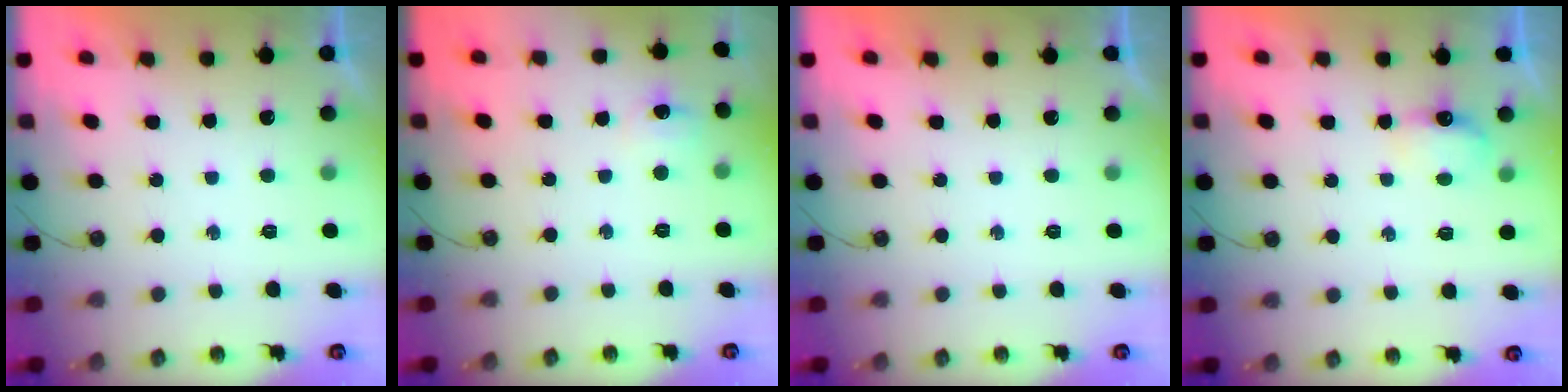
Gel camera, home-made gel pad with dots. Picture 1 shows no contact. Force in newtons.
{"total": 6.7, "press": 6.7, "slide": 0.8}
{"total": 0.0}
{"total": 5.8, "press": 5.8, "slide": 0.6}